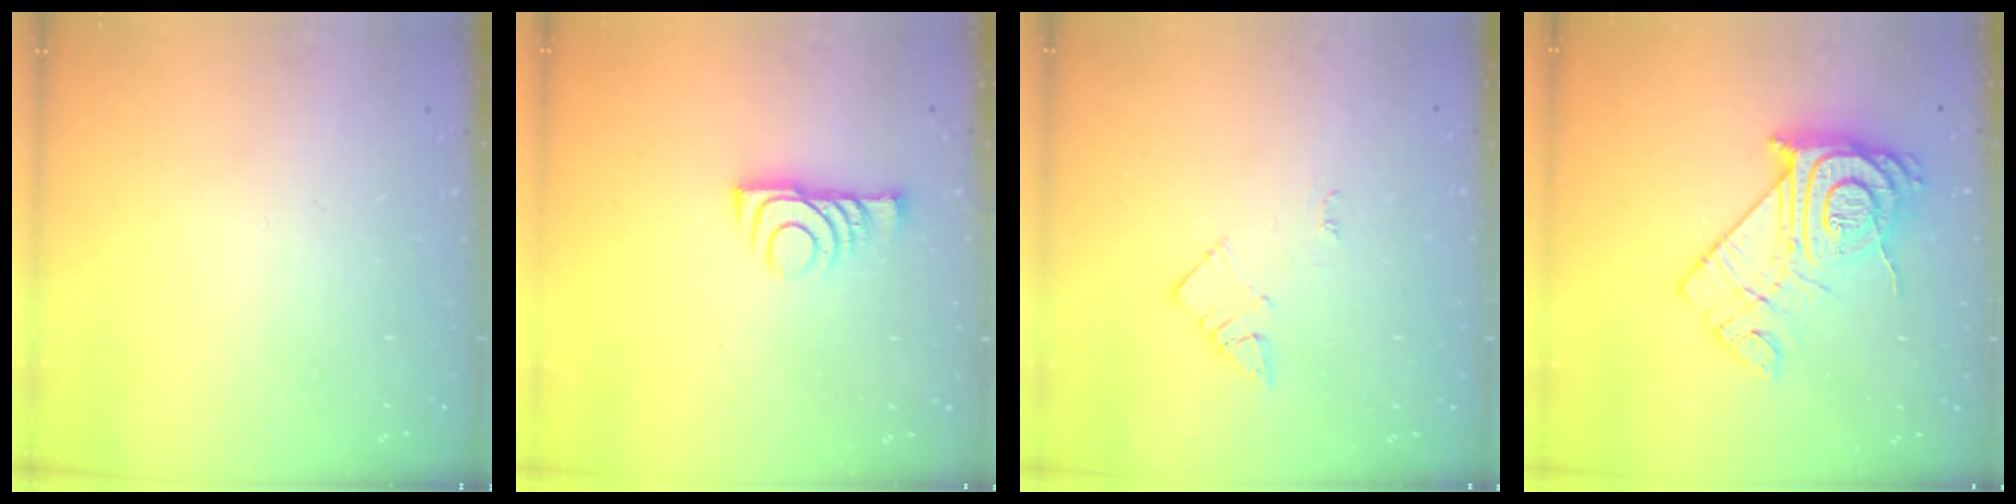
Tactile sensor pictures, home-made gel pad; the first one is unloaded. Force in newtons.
{"total": 8.2, "press": 8.1, "slide": 1.0}
{"total": 2.7, "press": 2.6, "slide": 0.4}
{"total": 18.1, "press": 18.0, "slide": 1.5}